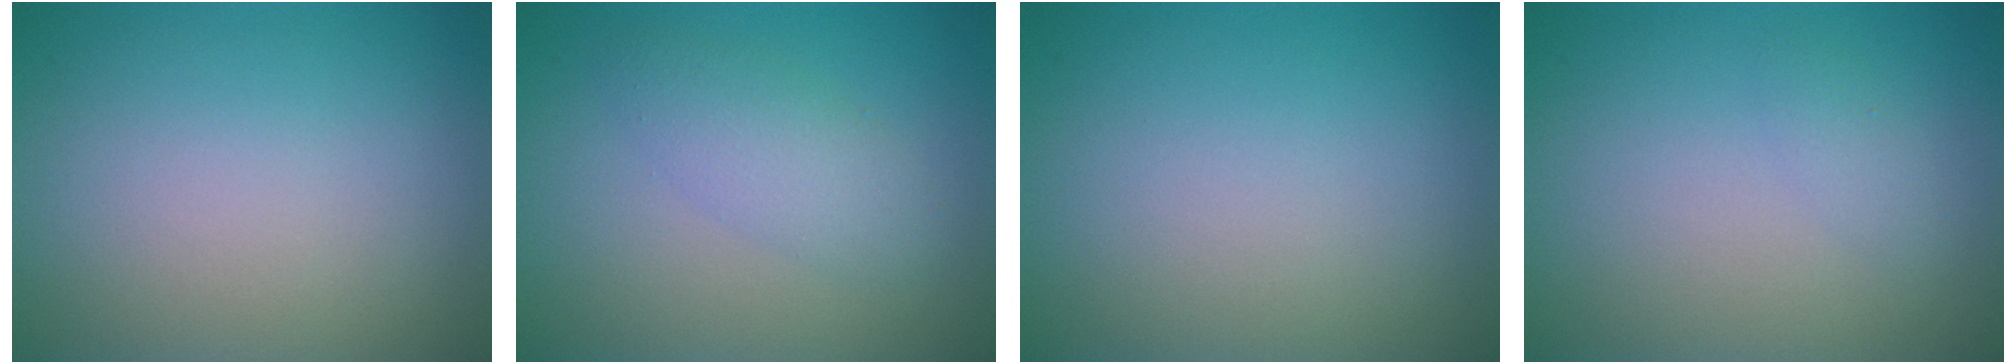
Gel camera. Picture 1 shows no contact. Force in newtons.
{"total": 2.6, "press": 2.6, "slide": 0.1}
{"total": 0.0}
{"total": 0.9, "press": 0.9, "slide": 0.2}